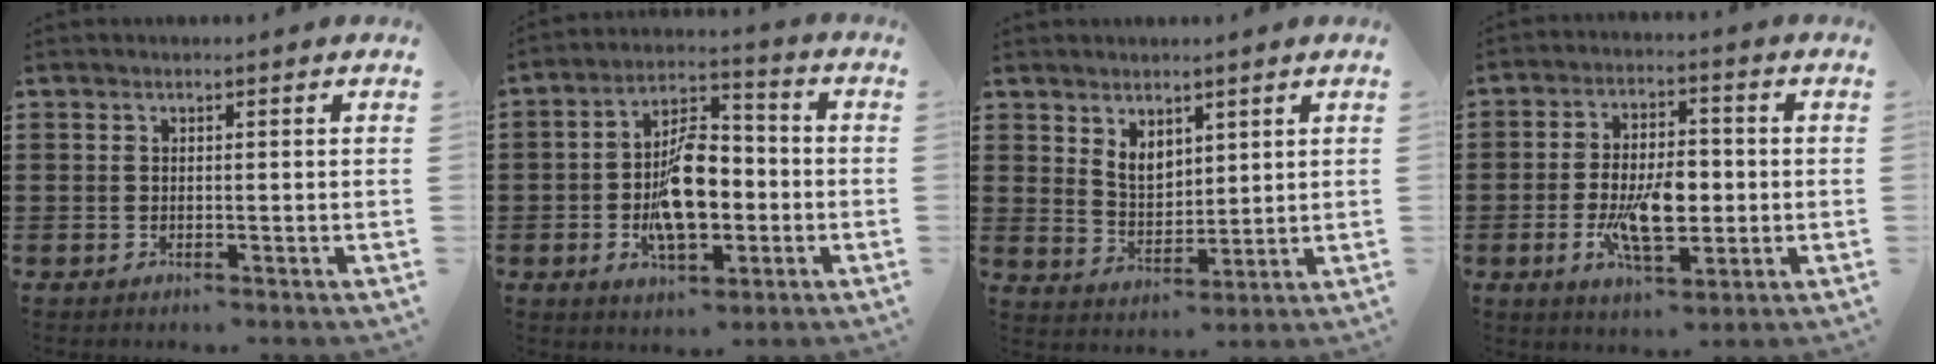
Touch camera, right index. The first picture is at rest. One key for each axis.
{"total": 10.9, "fx": -2.1, "fy": 5.5, "fz": 9.2, "tx": -0.167, "ty": 0.000, "tz": -0.040}
{"total": 4.4, "fx": 2.8, "fy": 2.8, "fz": 1.8, "tx": -0.049, "ty": 0.006, "tz": 0.052}
{"total": 9.8, "fx": -1.8, "fy": 4.5, "fz": 8.6, "tx": -0.184, "ty": -0.006, "tz": -0.034}